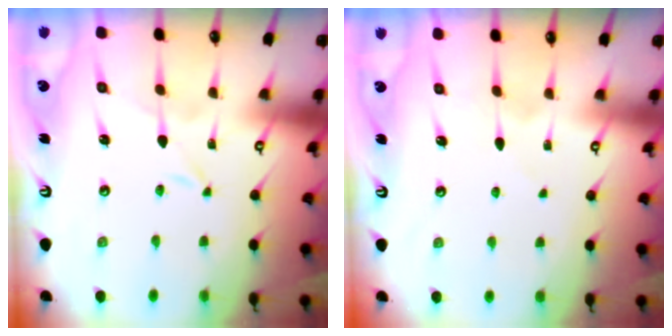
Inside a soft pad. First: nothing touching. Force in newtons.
{"total": 1.5, "press": 1.5, "slide": 0.3}